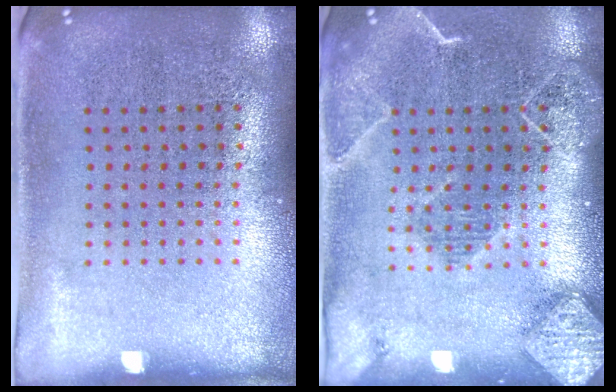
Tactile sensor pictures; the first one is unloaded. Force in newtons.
{"total": 2.3, "press": 2.0, "slide": 1.0}